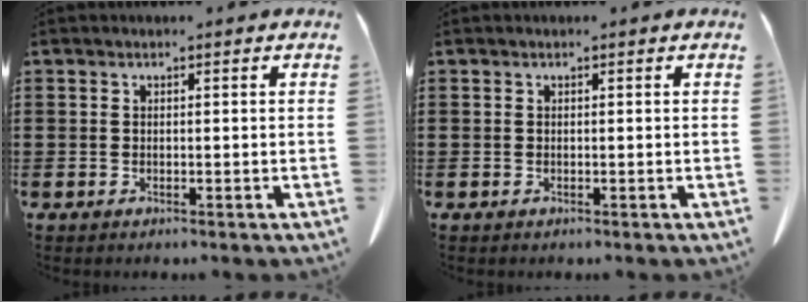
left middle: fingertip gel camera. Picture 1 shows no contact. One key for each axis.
{"total": 0.0}